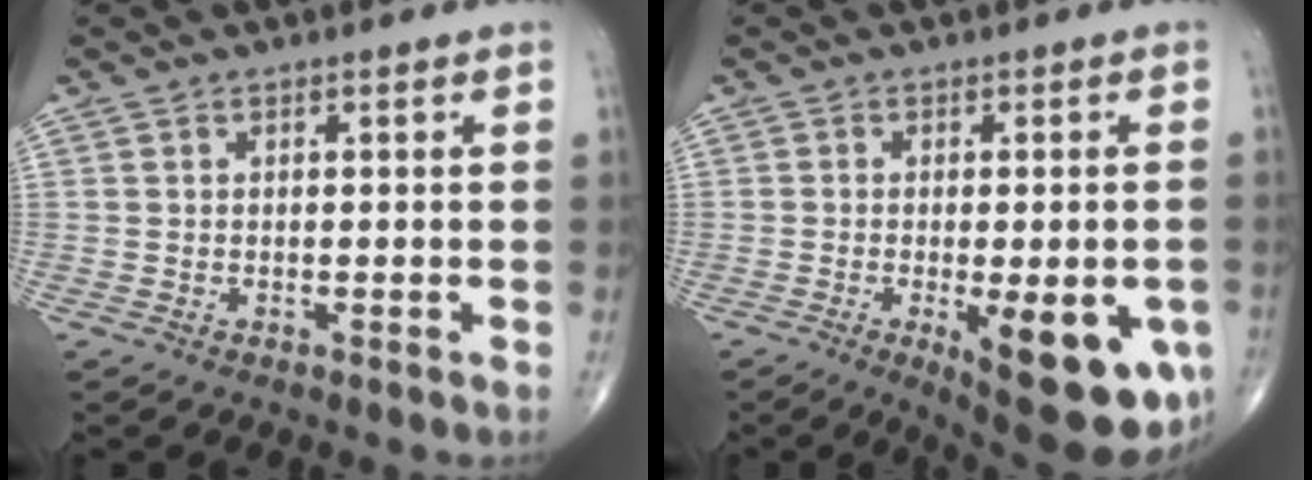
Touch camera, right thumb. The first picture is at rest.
{"total": 16.3, "force": [-5.5, 5.8, 14.2], "torque": [-0.140, -0.008, -0.057]}